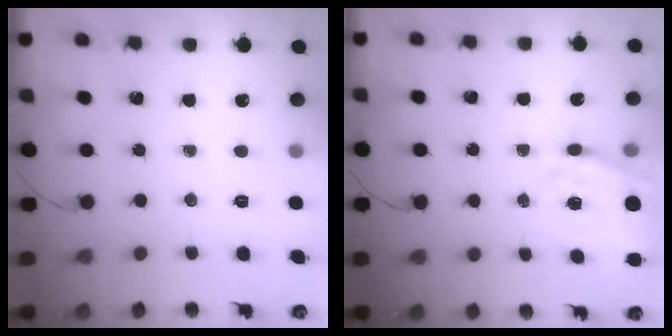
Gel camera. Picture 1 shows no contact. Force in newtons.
{"total": 16.3, "press": 16.1, "slide": 2.9}